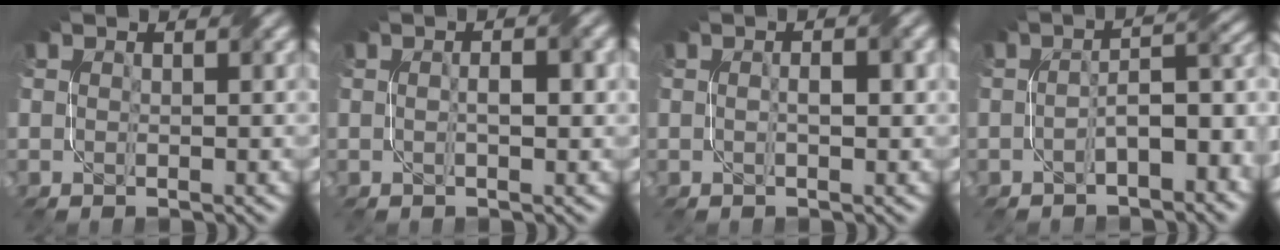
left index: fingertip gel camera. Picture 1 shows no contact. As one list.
[{"total": 2.3, "force": [0.1, 0.6, 2.2], "torque": [-0.031, -0.001, -0.002]}, {"total": 1.9, "force": [0.0, 0.5, 1.8], "torque": [-0.030, 0.003, -0.001]}, {"total": 5.0, "force": [-2.2, 1.8, 4.2], "torque": [-0.061, 0.014, -0.040]}]